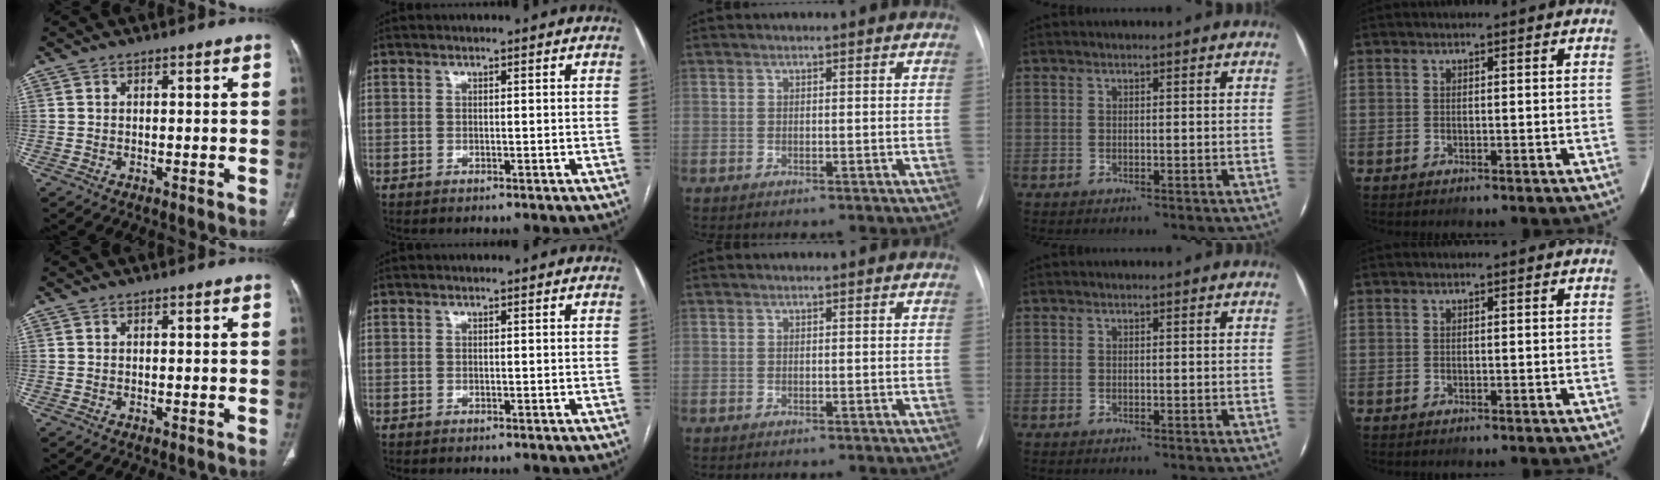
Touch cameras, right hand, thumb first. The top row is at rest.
{}